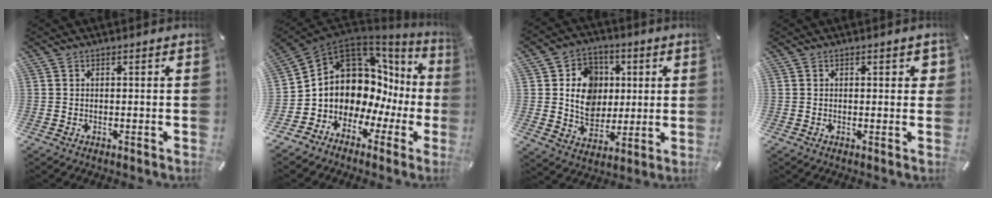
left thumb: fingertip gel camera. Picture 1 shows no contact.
{"total": 11.6, "force": [3.6, 9.6, 5.5], "torque": [-0.107, -0.062, 0.073]}
{"total": 11.1, "force": [1.0, 9.8, 5.0], "torque": [-0.076, 0.011, 0.025]}
{"total": 2.1, "force": [0.4, 1.0, 1.8], "torque": [-0.021, -0.001, 0.001]}